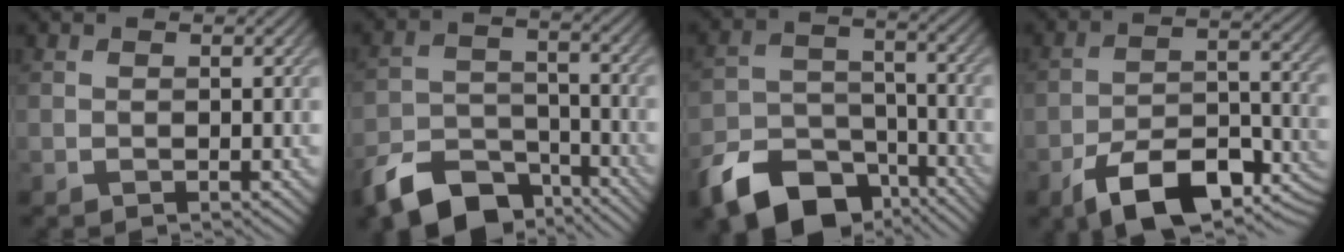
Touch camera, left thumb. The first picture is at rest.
{"total": 10.7, "force": [-7.9, 5.1, 4.9], "torque": [-0.100, -0.020, -0.140]}
{"total": 13.1, "force": [-8.9, 7.2, 6.3], "torque": [-0.139, -0.021, -0.155]}
{"total": 12.6, "force": [-8.1, 5.3, 8.0], "torque": [-0.131, -0.010, -0.138]}